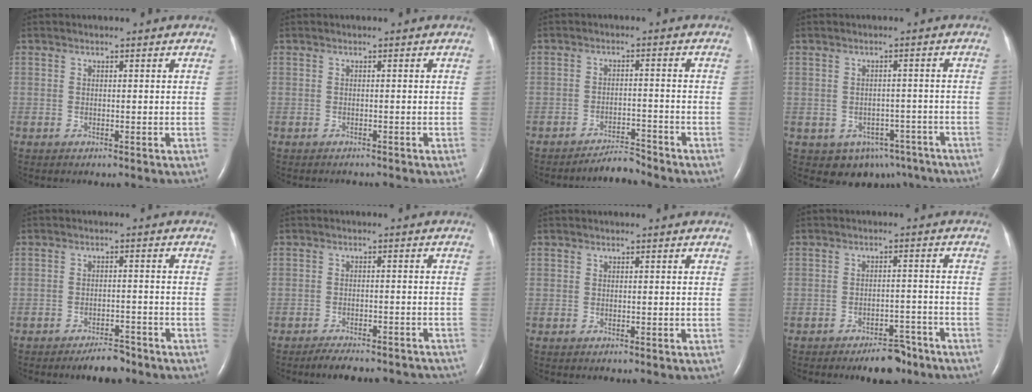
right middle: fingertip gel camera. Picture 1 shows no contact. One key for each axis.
{"total": 0.9, "fx": -0.8, "fy": 0.2, "fz": 0.1, "tx": -0.008, "ty": -0.003, "tz": -0.011}
{"total": 3.4, "fx": -3.4, "fy": -0.2, "fz": 0.0, "tx": -0.002, "ty": -0.013, "tz": -0.056}
{"total": 8.2, "fx": -5.1, "fy": 6.0, "fz": 2.4, "tx": -0.028, "ty": 0.017, "tz": -0.056}
{"total": 4.0, "fx": -3.4, "fy": 1.1, "fz": 1.8, "tx": -0.030, "ty": -0.001, "tz": -0.052}
{"total": 12.2, "fx": -11.1, "fy": 2.9, "fz": 4.0, "tx": -0.057, "ty": 0.006, "tz": -0.127}
{"total": 0.0}
{"total": 6.1, "fx": -4.9, "fy": 2.3, "fz": 2.9, "tx": -0.034, "ty": 0.004, "tz": -0.070}